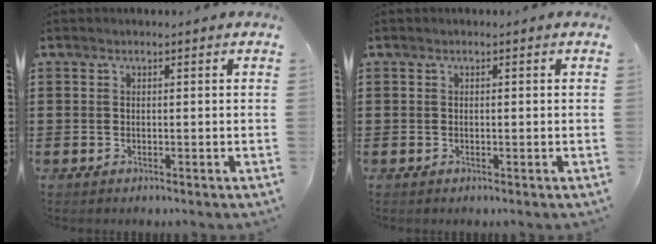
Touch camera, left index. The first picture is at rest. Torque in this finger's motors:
{"motor_torque": [-0.31, 0.07, 0.03, -0.01]}